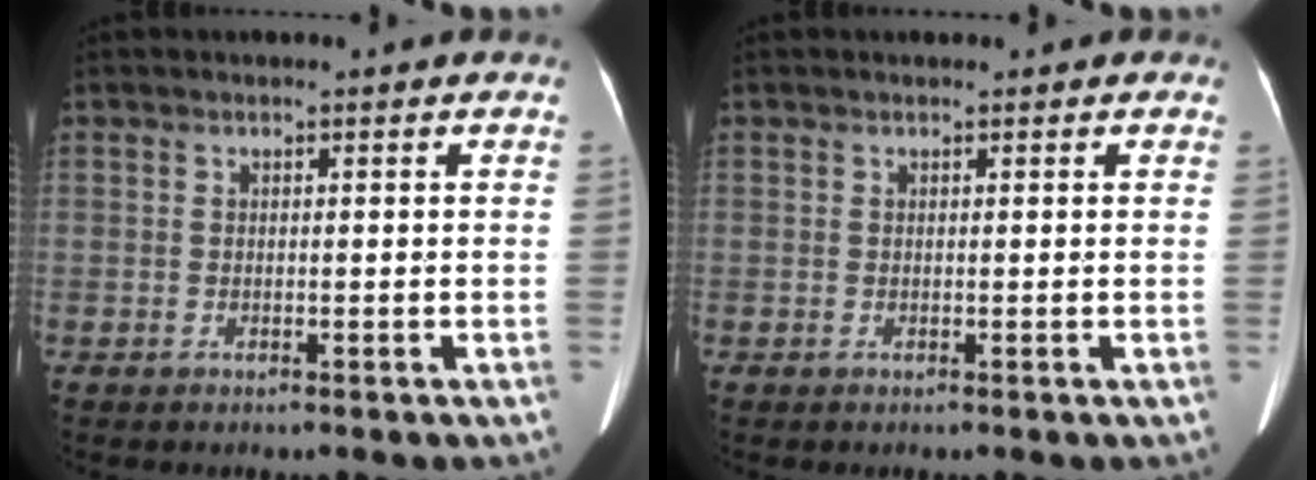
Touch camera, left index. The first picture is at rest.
{"total": 1.5, "force": [1.2, 0.8, 0.6], "torque": [-0.003, 0.018, 0.008]}